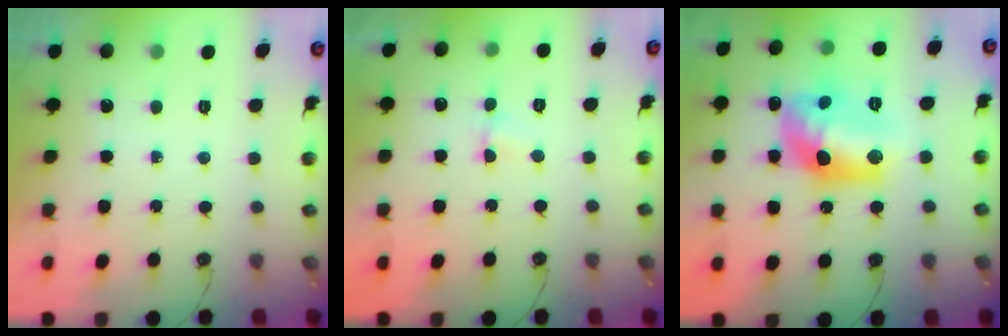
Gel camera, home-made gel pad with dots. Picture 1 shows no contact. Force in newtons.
{"total": 1.5, "press": 1.2, "slide": 1.0}
{"total": 15.2, "press": 15.1, "slide": 1.1}